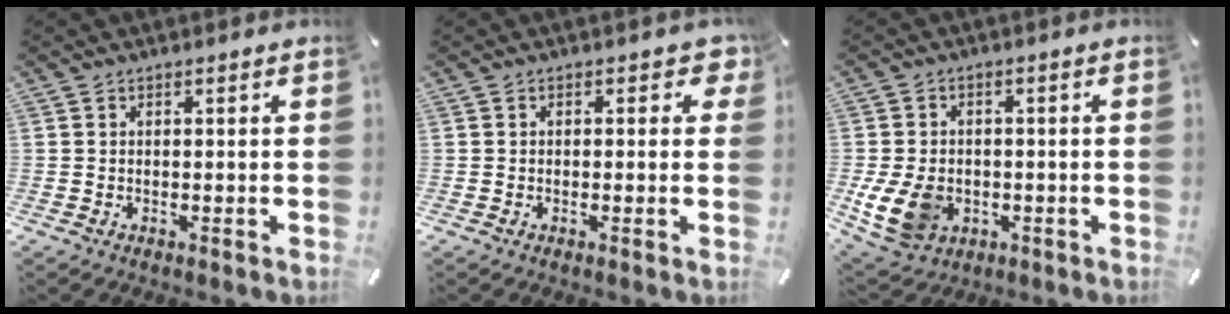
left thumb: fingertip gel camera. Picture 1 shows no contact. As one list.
[{"total": 2.4, "force": [0.3, 1.5, 1.9], "torque": [-0.013, -0.002, -0.001]}, {"total": 10.1, "force": [-2.3, 7.9, 5.9], "torque": [-0.141, 0.006, -0.041]}]